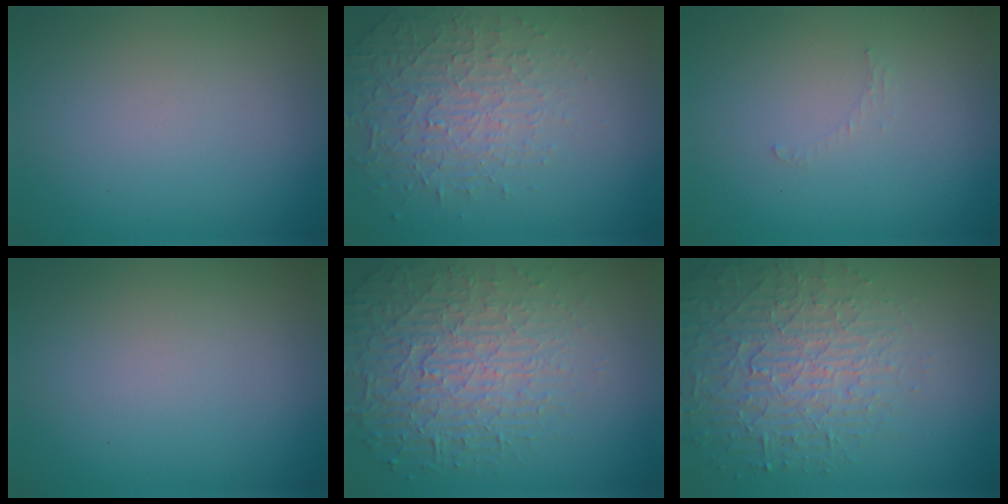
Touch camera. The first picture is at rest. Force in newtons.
{"total": 4.5, "press": 3.3, "slide": 3.1}
{"total": 0.7, "press": 0.7, "slide": 0.1}
{"total": 0.0}
{"total": 6.7, "press": 5.1, "slide": 4.4}
{"total": 4.9, "press": 4.8, "slide": 1.3}